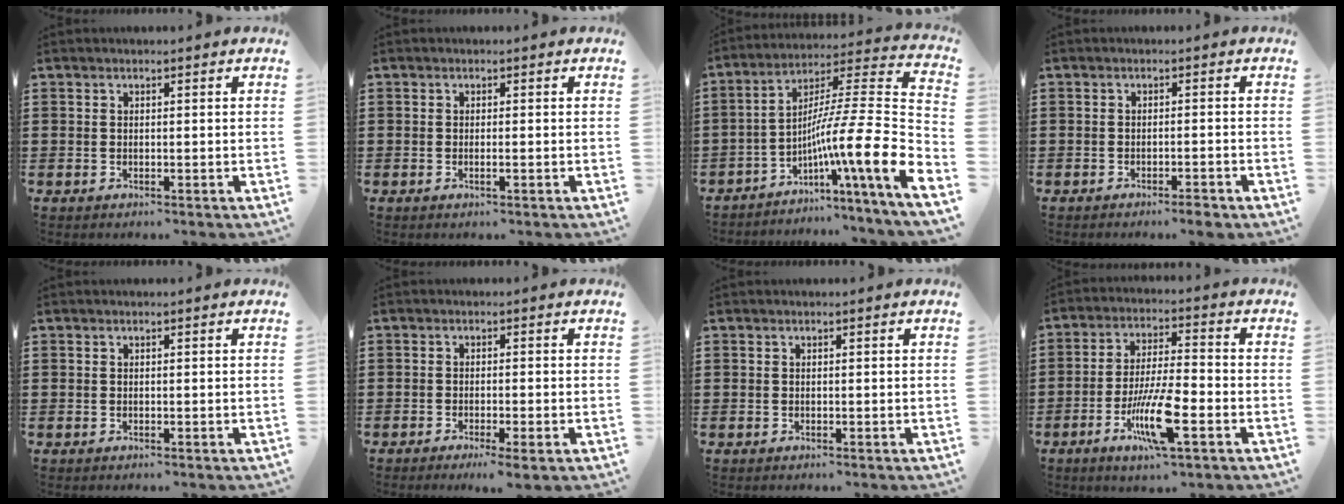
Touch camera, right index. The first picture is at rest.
{"total": 0.7, "force": [-0.3, 0.0, 0.6], "torque": [-0.011, -0.004, -0.005]}
{"total": 13.2, "force": [-4.3, -0.3, 12.5], "torque": [-0.212, -0.049, -0.094]}
{"total": 2.0, "force": [-1.7, -0.1, 1.0], "torque": [-0.017, 0.000, -0.033]}
{"total": 0.0}
{"total": 1.7, "force": [-1.3, -0.3, 1.0], "torque": [-0.017, -0.003, -0.023]}
{"total": 0.0}
{"total": 10.6, "force": [-4.4, 2.2, 9.3], "torque": [-0.187, -0.008, -0.081]}